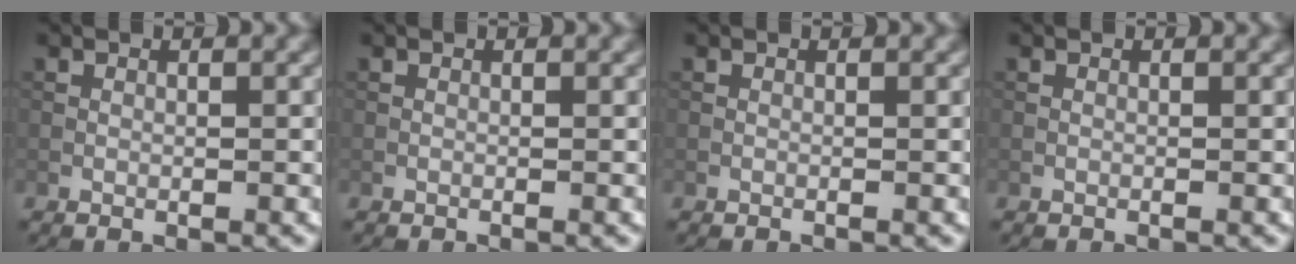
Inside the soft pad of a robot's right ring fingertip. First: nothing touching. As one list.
[{"total": 0.0}, {"total": 0.0}, {"total": 0.0}]